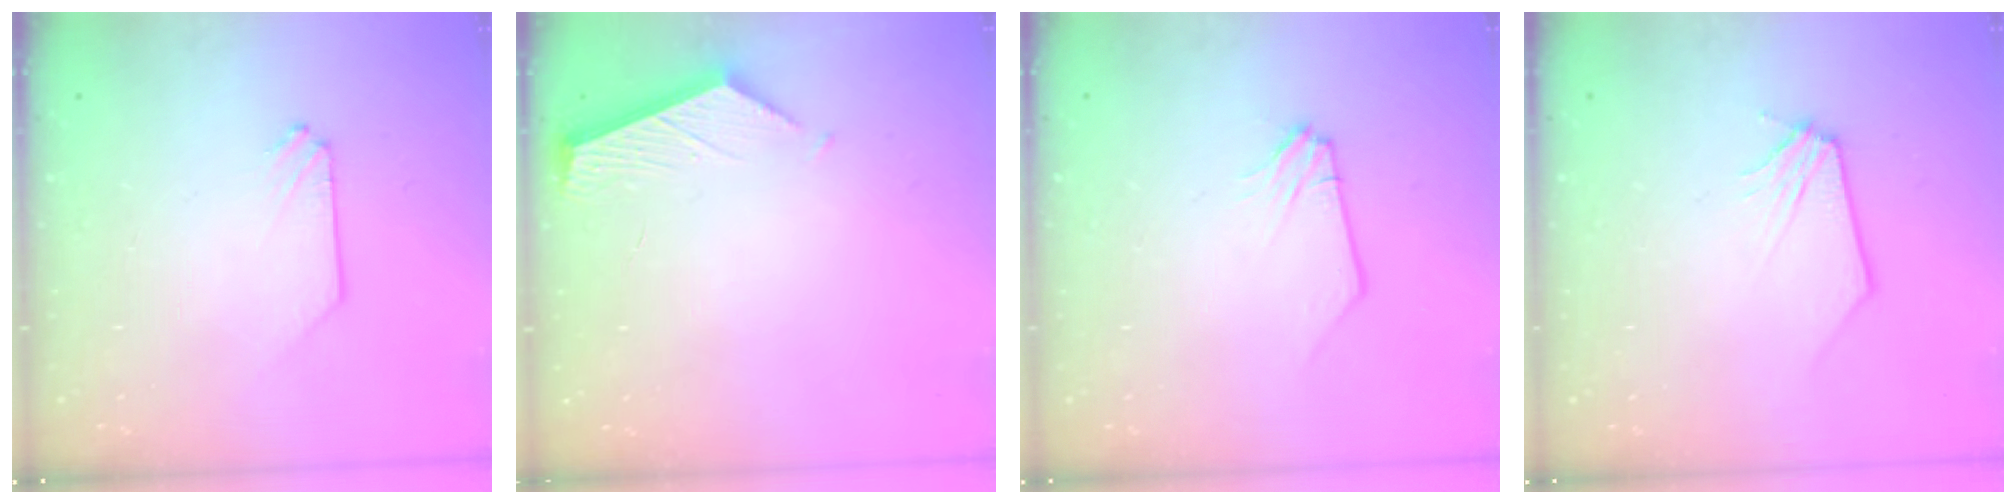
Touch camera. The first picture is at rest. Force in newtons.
{"total": 4.0, "press": 4.0, "slide": 0.4}
{"total": 0.0}
{"total": 0.0}